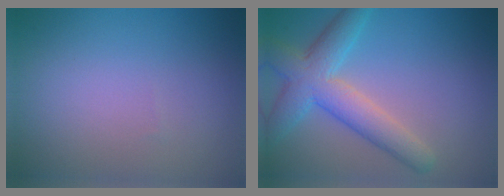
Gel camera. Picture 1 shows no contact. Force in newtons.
{"total": 5.7, "press": 5.7, "slide": 0.1}